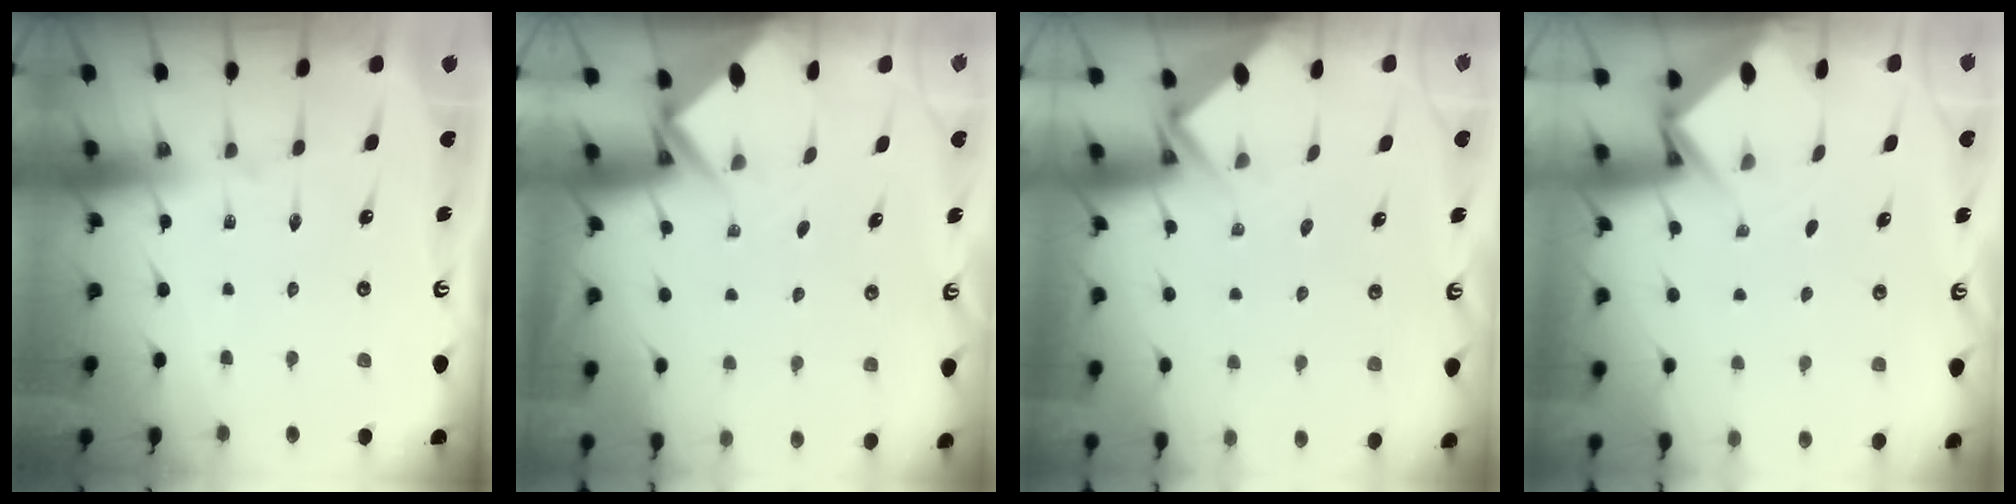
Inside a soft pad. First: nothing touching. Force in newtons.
{"total": 2.6, "press": 2.6, "slide": 0.1}
{"total": 2.7, "press": 2.7, "slide": 0.2}
{"total": 2.9, "press": 2.9, "slide": 0.2}